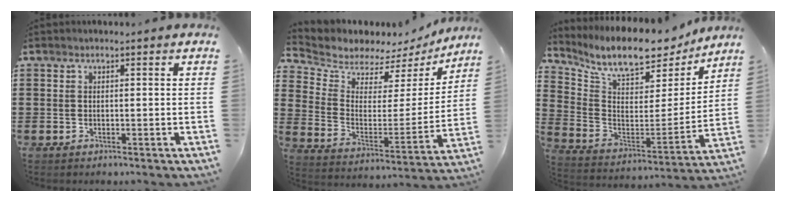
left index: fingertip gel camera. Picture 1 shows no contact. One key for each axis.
{"total": 5.8, "fx": 5.5, "fy": 1.9, "fz": 0.3, "tx": -0.045, "ty": -0.047, "tz": 0.094}
{"total": 9.2, "fx": 8.0, "fy": 2.5, "fz": 3.7, "tx": -0.098, "ty": -0.063, "tz": 0.134}